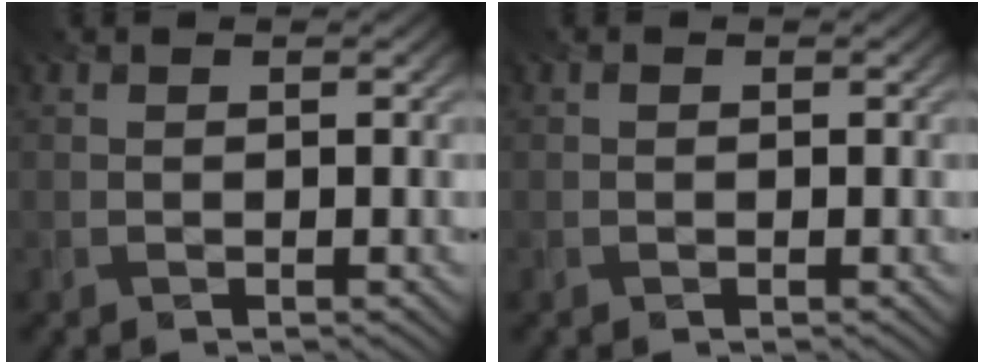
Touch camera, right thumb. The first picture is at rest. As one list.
[{"total": 0.0}]